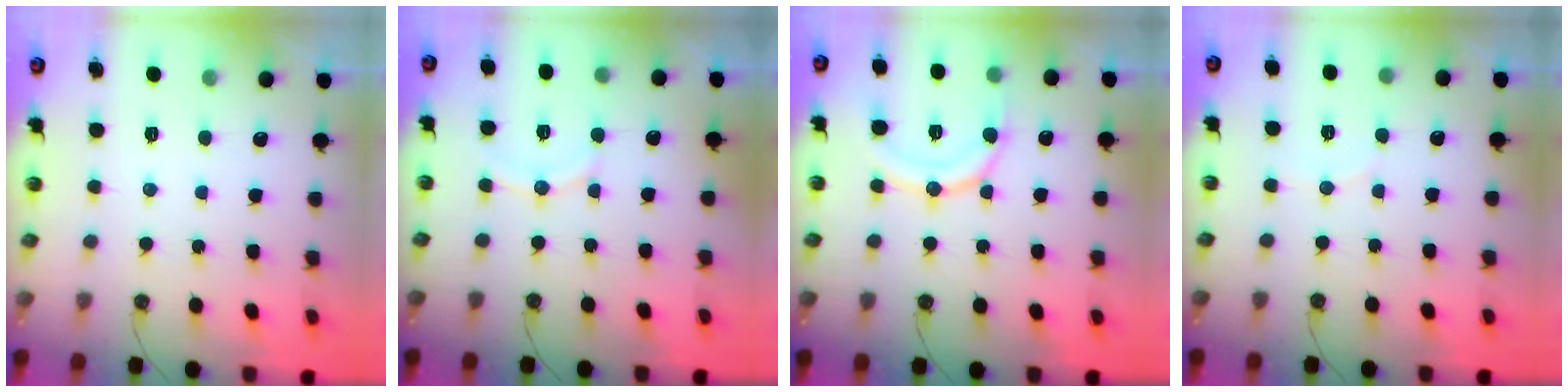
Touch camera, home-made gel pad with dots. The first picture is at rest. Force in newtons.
{"total": 6.7, "press": 6.4, "slide": 1.9}
{"total": 12.7, "press": 12.7, "slide": 1.4}
{"total": 2.5, "press": 2.5, "slide": 0.3}